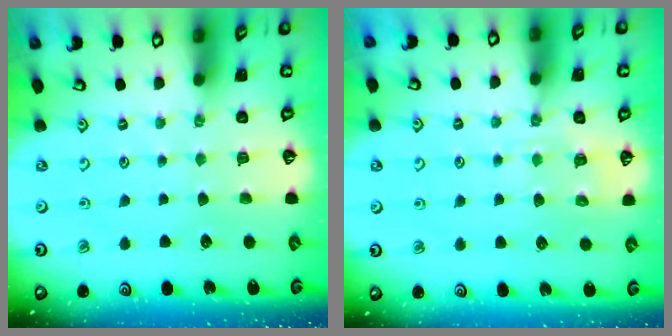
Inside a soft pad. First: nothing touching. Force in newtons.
{"total": 4.5, "press": 4.4, "slide": 0.6}